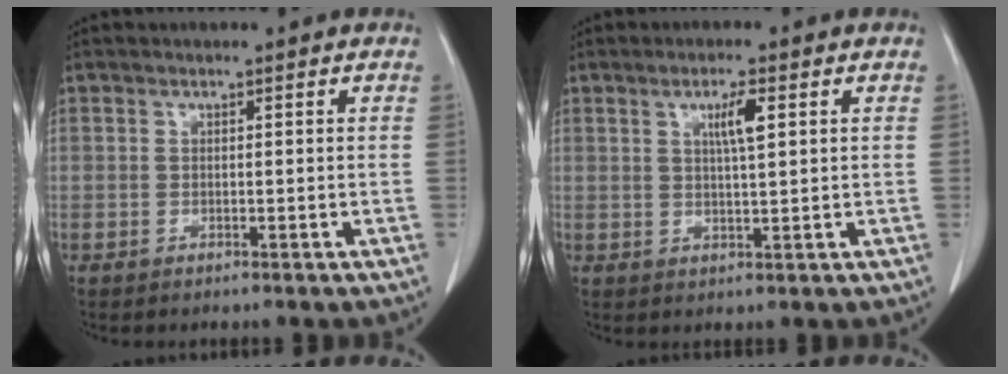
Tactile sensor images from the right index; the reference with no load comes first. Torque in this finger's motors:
{"motor_torque": [0.07, 0.04, 0.06, 0.02]}